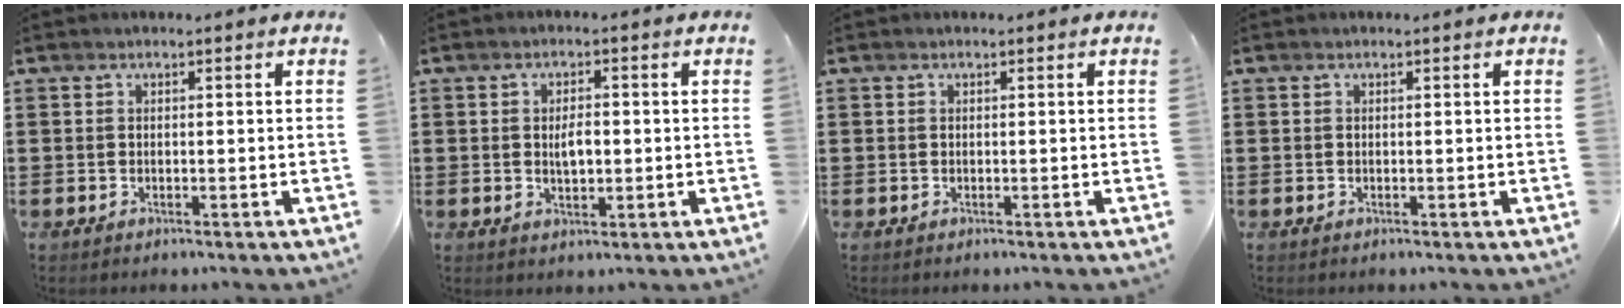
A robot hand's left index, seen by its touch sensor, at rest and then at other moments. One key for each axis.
{"total": 3.0, "fx": 0.1, "fy": 1.2, "fz": 2.7, "tx": -0.045, "ty": 0.000, "tz": -0.003}
{"total": 0.0}
{"total": 0.0}